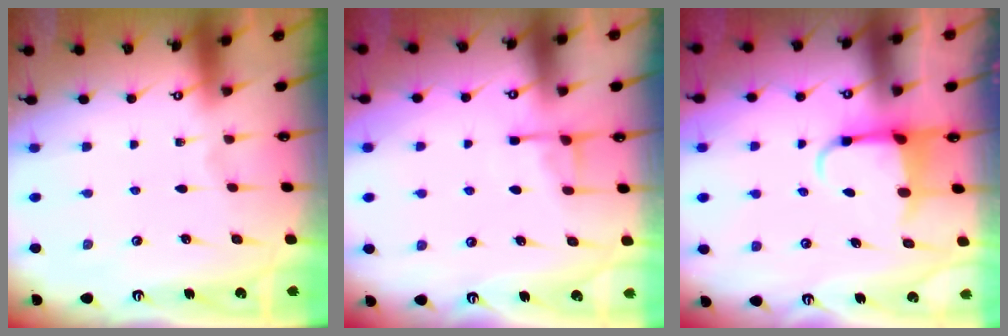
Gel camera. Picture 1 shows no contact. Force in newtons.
{"total": 5.4, "press": 5.4, "slide": 0.2}
{"total": 4.0, "press": 3.8, "slide": 1.0}